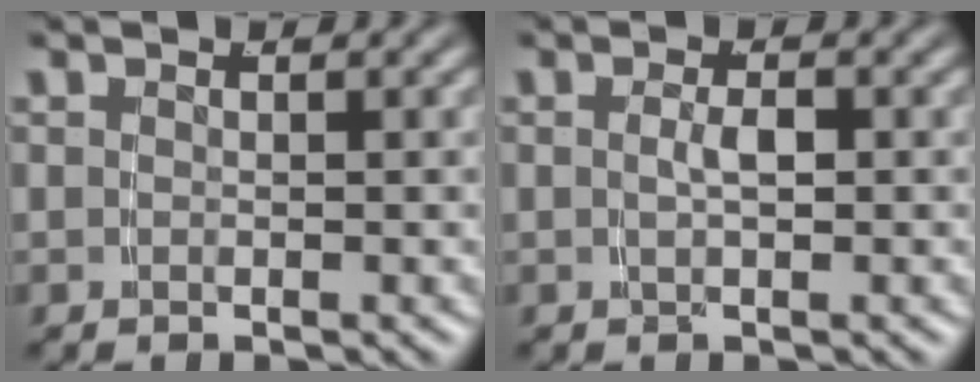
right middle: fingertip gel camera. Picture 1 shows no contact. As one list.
[{"total": 1.3, "force": [-0.3, -0.1, 1.2], "torque": [-0.023, -0.005, 0.000]}]